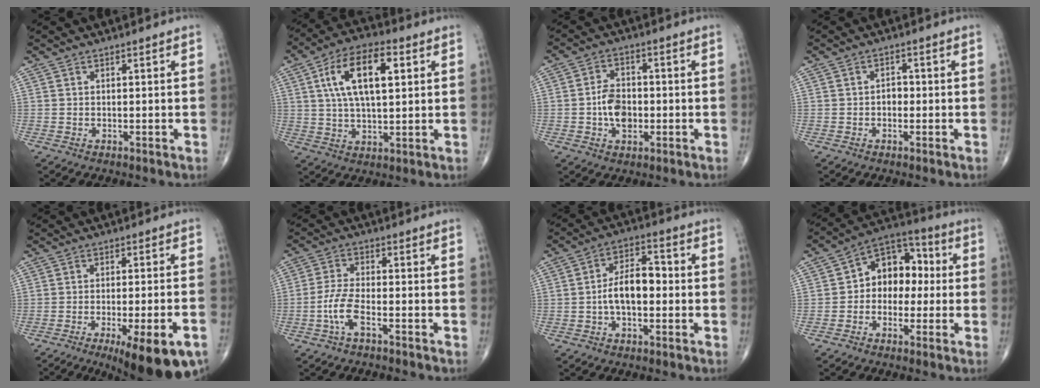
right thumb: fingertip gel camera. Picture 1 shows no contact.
{"total": 14.2, "force": [4.1, 6.4, 12.0], "torque": [-0.209, 0.008, 0.070]}
{"total": 6.5, "force": [-1.1, 4.4, 4.7], "torque": [-0.066, 0.012, -0.022]}
{"total": 1.9, "force": [-0.4, 1.4, 1.2], "torque": [-0.006, 0.006, -0.011]}
{"total": 16.3, "force": [-9.0, 4.0, 12.9], "torque": [-0.142, 0.020, -0.125]}
{"total": 5.4, "force": [-2.5, 1.8, 4.4], "torque": [-0.105, 0.019, -0.051]}
{"total": 9.0, "force": [-0.9, 4.9, 7.5], "torque": [-0.121, 0.031, -0.024]}
{"total": 11.6, "force": [0.2, 8.4, 8.0], "torque": [-0.076, 0.041, -0.014]}